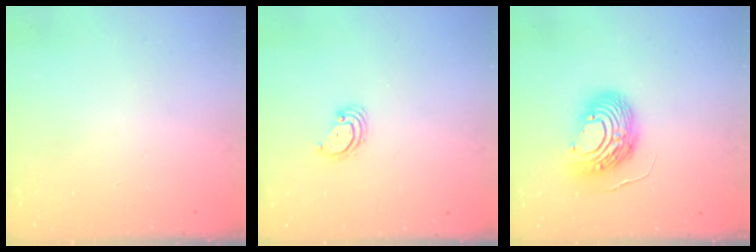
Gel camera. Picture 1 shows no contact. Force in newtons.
{"total": 3.4, "press": 3.4, "slide": 0.1}
{"total": 12.0, "press": 11.9, "slide": 1.3}